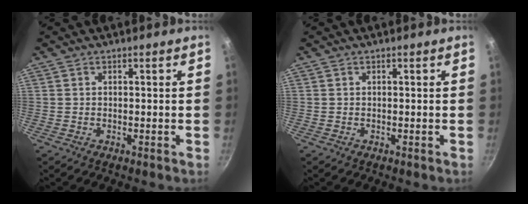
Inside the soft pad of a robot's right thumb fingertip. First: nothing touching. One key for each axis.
{"total": 0.0}